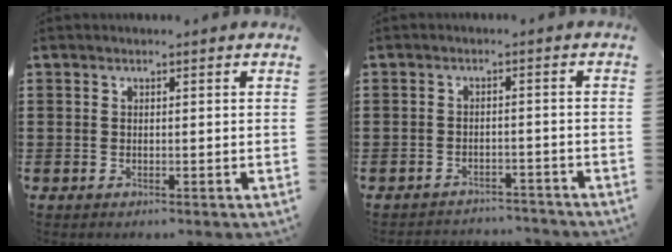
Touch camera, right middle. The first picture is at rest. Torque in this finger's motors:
{"motor_torque": [0.29, 0.10, 0.12, 0.02]}